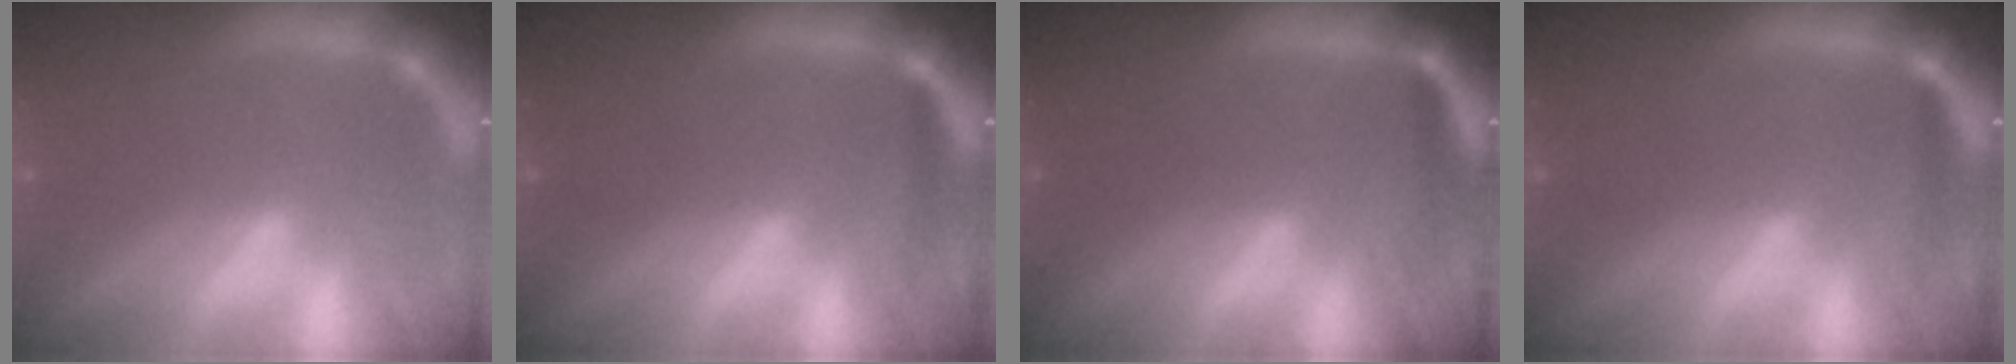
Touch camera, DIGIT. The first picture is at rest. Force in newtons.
{"total": 1.4}
{"total": 3.0}
{"total": 1.4}